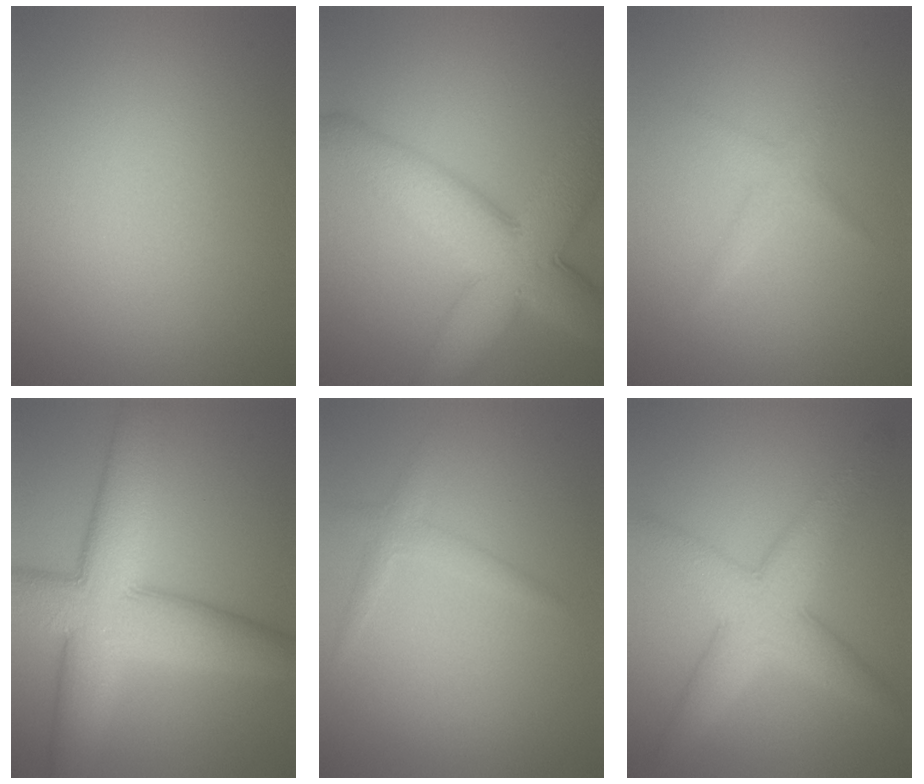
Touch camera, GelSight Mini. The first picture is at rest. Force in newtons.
{"total": 9.9, "press": 9.9, "slide": 0.1}
{"total": 1.3, "press": 1.3, "slide": 0.0}
{"total": 10.6, "press": 10.6, "slide": 0.5}
{"total": 1.4, "press": 1.4, "slide": 0.0}
{"total": 6.0, "press": 6.0, "slide": 0.1}